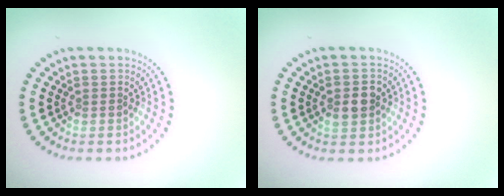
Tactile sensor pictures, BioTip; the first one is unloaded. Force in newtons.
{"total": 2.5, "press": 2.5, "slide": 0.1}